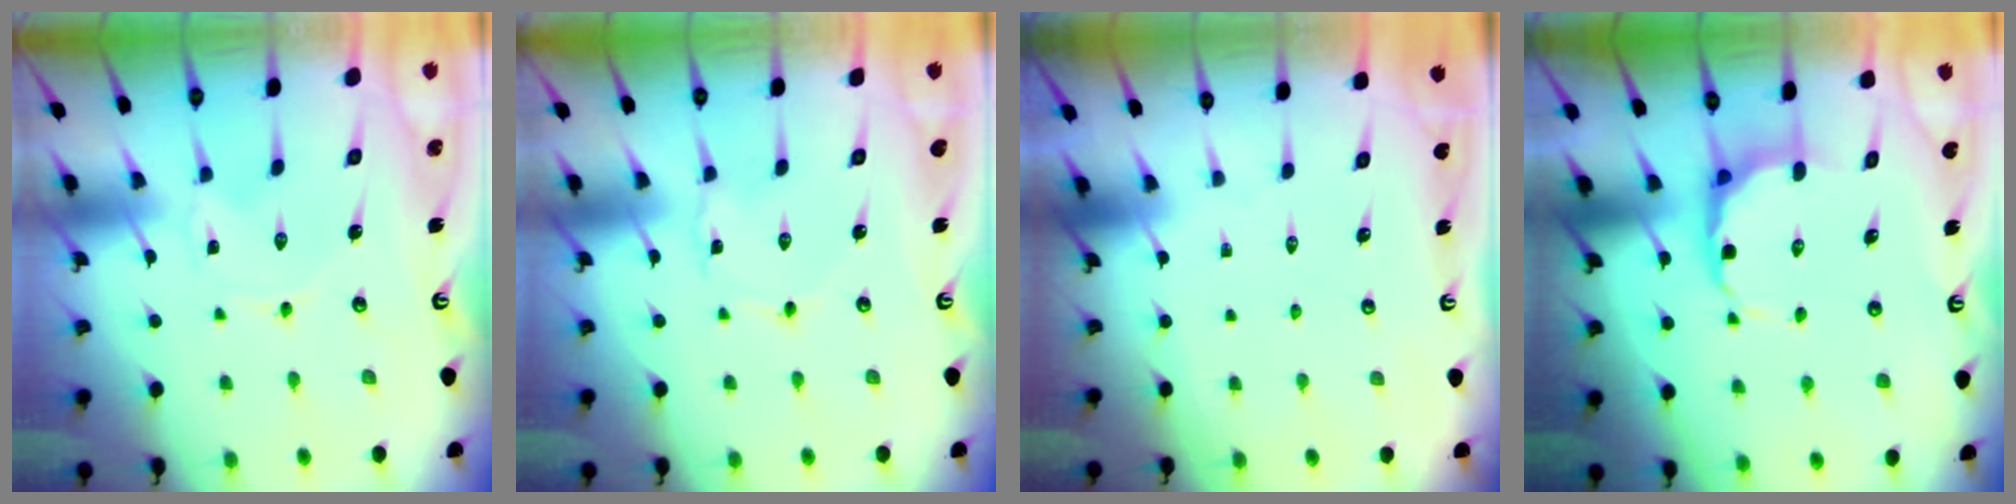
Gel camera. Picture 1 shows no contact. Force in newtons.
{"total": 1.7, "press": 1.7, "slide": 0.2}
{"total": 0.0}
{"total": 7.7, "press": 7.5, "slide": 1.6}